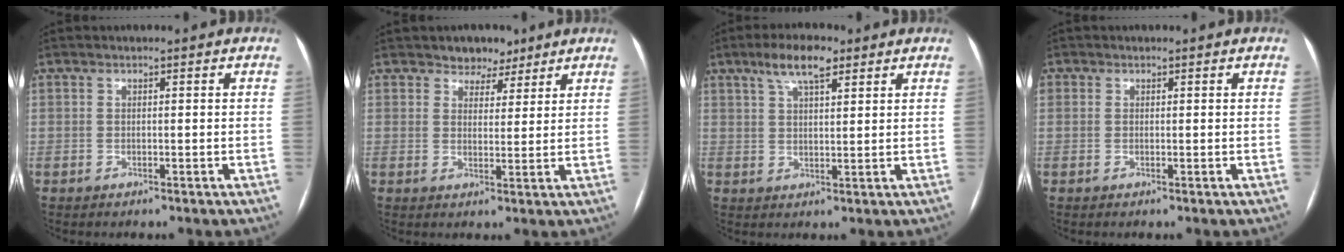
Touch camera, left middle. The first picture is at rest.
{"total": 4.5, "force": [3.4, 2.8, 0.9], "torque": [-0.003, 0.002, 0.052]}
{"total": 6.5, "force": [4.1, 1.8, 4.7], "torque": [-0.091, 0.016, 0.073]}
{"total": 0.9, "force": [0.3, 0.8, 0.2], "torque": [0.002, 0.002, 0.003]}